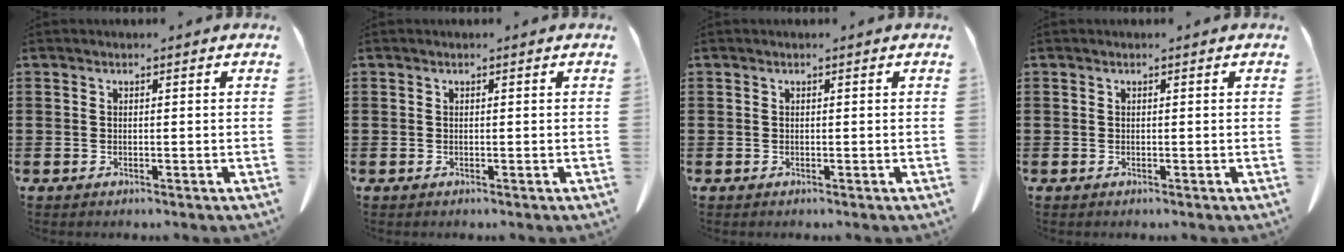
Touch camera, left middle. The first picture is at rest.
{"total": 0.0}
{"total": 0.0}
{"total": 0.0}